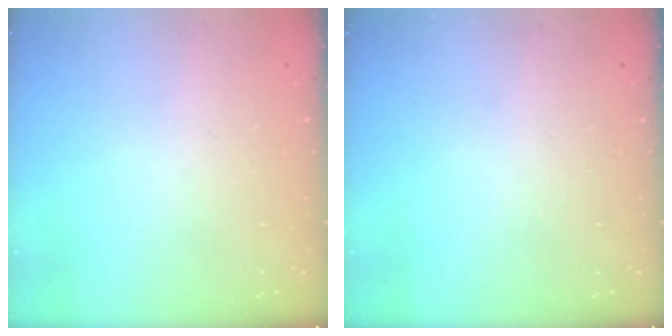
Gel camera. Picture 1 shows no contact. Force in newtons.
{"total": 0.0}